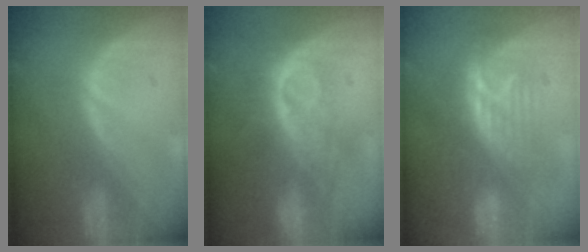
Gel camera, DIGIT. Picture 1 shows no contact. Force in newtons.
{"total": 9.4, "press": 8.2, "slide": 4.5}
{"total": 8.2, "press": 7.3, "slide": 3.6}